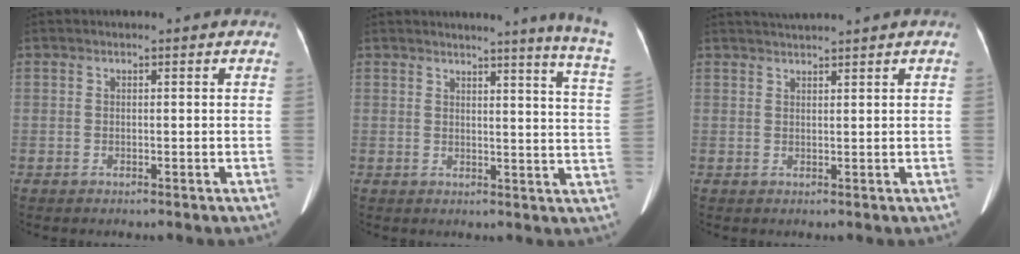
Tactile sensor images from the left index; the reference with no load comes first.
{"total": 10.8, "force": [9.6, -2.0, 4.4], "torque": [-0.050, -0.079, 0.088]}
{"total": 2.9, "force": [2.7, -1.0, 0.7], "torque": [-0.008, 0.017, 0.055]}